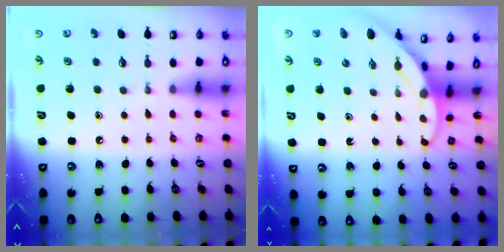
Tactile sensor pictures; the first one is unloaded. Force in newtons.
{"total": 3.8, "press": 3.8, "slide": 0.2}